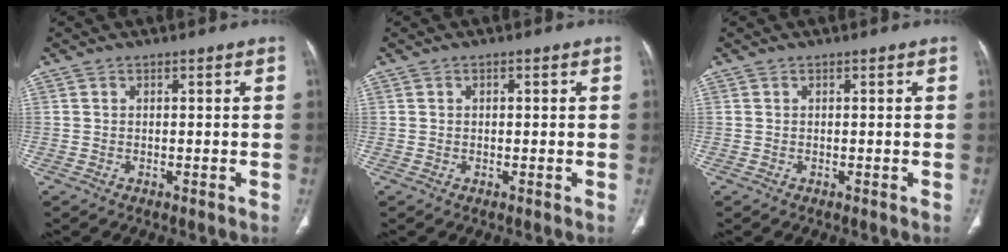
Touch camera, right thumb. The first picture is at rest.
{"total": 0.6, "force": [0.1, 0.3, 0.5], "torque": [-0.006, 0.003, 0.003]}
{"total": 0.0}